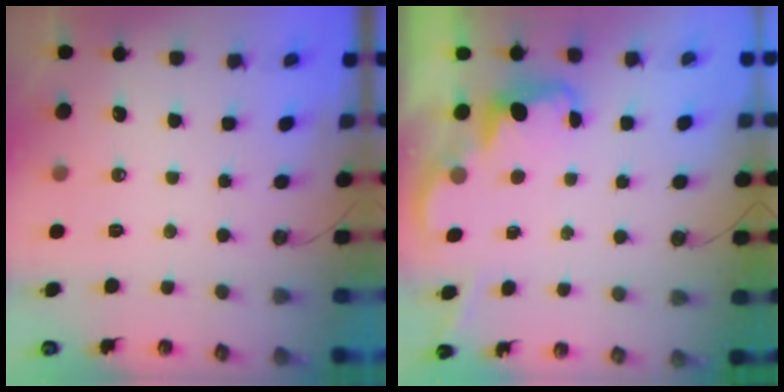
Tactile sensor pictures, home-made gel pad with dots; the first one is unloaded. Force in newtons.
{"total": 2.1, "press": 2.1, "slide": 0.5}